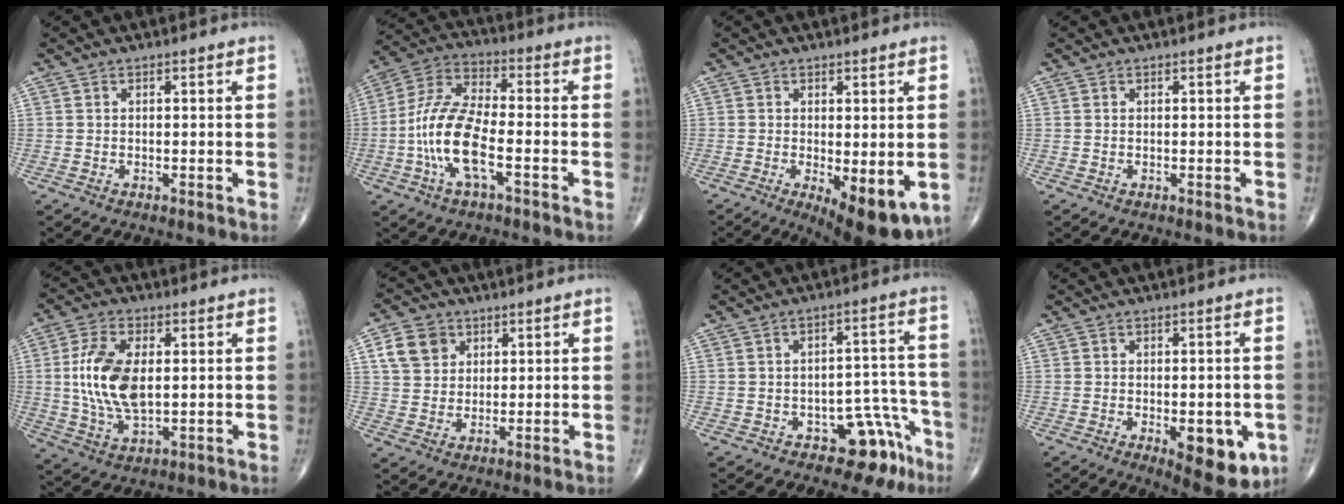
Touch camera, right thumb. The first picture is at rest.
{"total": 13.6, "force": [-3.8, 5.2, 12.0], "torque": [-0.252, 0.031, -0.078]}
{"total": 10.3, "force": [-3.0, 3.8, 9.1], "torque": [-0.118, -0.023, -0.033]}
{"total": 0.0}
{"total": 12.8, "force": [1.2, 6.6, 10.9], "torque": [-0.218, -0.005, 0.027]}
{"total": 7.3, "force": [2.9, 6.0, 3.0], "torque": [-0.032, -0.003, 0.054]}
{"total": 9.0, "force": [-5.5, 5.2, 4.8], "torque": [-0.011, 0.063, -0.070]}
{"total": 10.8, "force": [-3.5, 4.7, 9.1], "torque": [-0.093, -0.005, -0.035]}